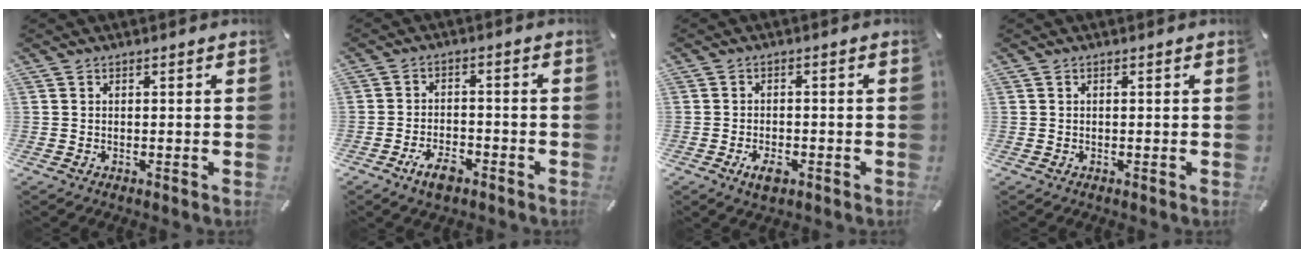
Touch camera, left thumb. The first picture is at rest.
{"total": 5.8, "force": [-3.7, 2.7, 3.6], "torque": [-0.073, 0.017, -0.068]}
{"total": 4.0, "force": [-2.0, 2.1, 2.8], "torque": [-0.057, 0.005, -0.036]}
{"total": 0.0}